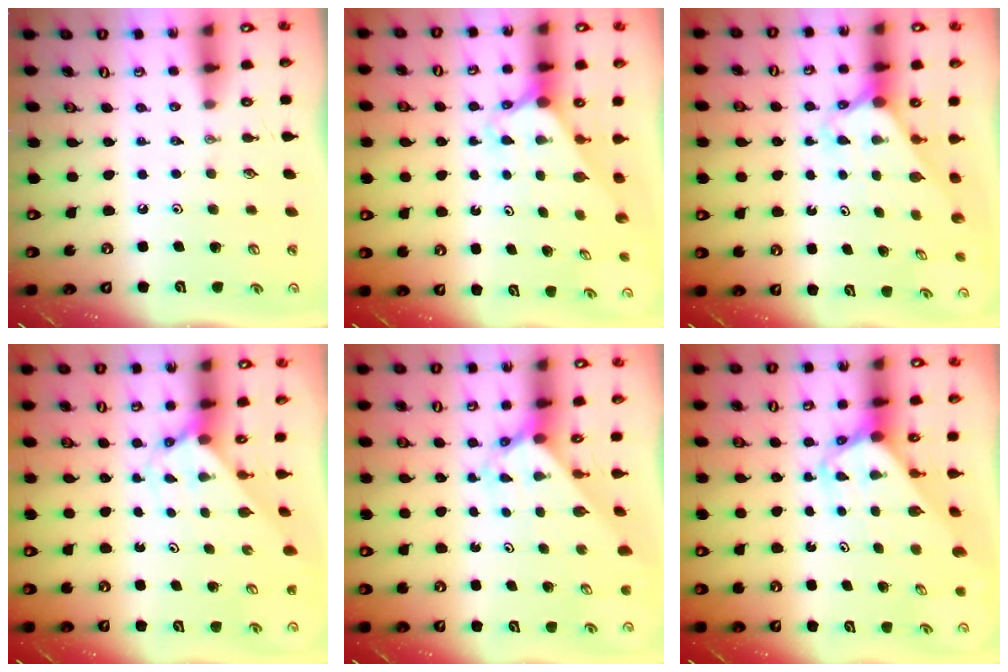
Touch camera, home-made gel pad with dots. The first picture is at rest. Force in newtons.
{"total": 2.2, "press": 2.2, "slide": 0.2}
{"total": 2.4, "press": 2.4, "slide": 0.2}
{"total": 2.4, "press": 2.4, "slide": 0.2}
{"total": 2.4, "press": 2.4, "slide": 0.3}
{"total": 2.8, "press": 2.8, "slide": 0.2}